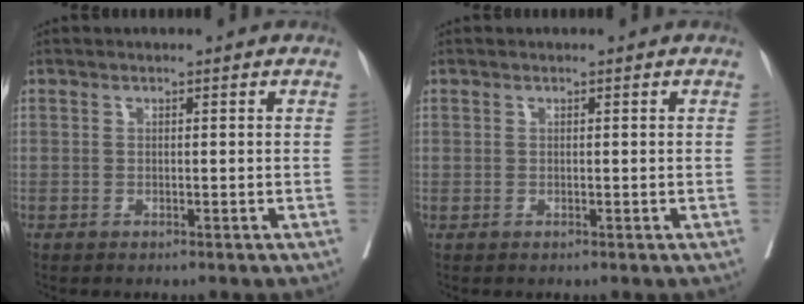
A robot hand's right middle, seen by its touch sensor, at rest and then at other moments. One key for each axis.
{"total": 0.0}